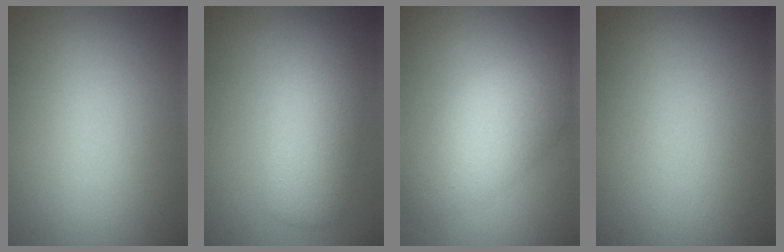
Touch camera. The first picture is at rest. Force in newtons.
{"total": 4.9, "press": 4.9, "slide": 0.1}
{"total": 5.3, "press": 5.3, "slide": 0.3}
{"total": 0.0}